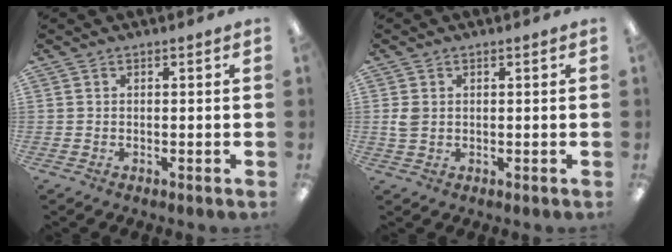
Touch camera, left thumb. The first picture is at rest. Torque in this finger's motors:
{"motor_torque": [-0.03, 0.03, 0.11, -0.13, 0.00]}